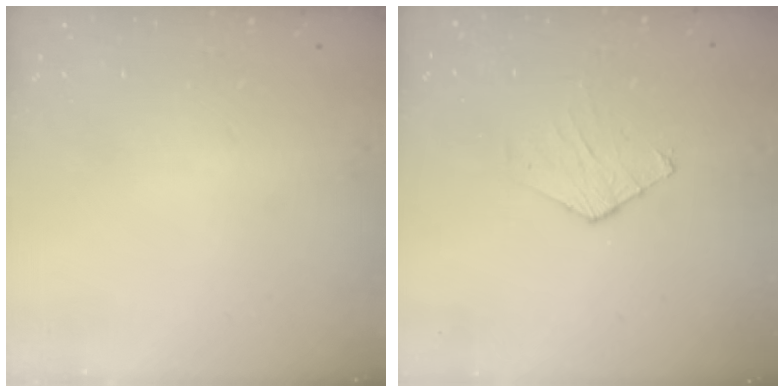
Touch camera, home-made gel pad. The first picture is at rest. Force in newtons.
{"total": 3.5, "press": 3.5, "slide": 0.4}